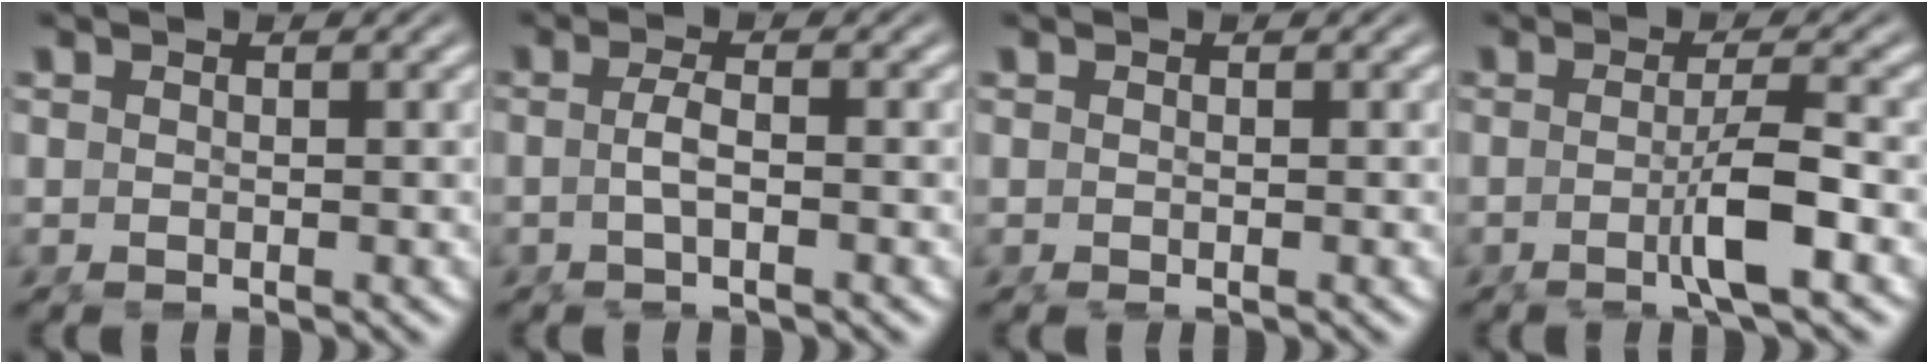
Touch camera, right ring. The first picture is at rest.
{"total": 1.9, "force": [-0.8, -0.5, 1.6], "torque": [-0.036, -0.010, -0.008]}
{"total": 0.0}
{"total": 3.5, "force": [-1.3, -0.6, 3.2], "torque": [-0.045, -0.002, -0.024]}